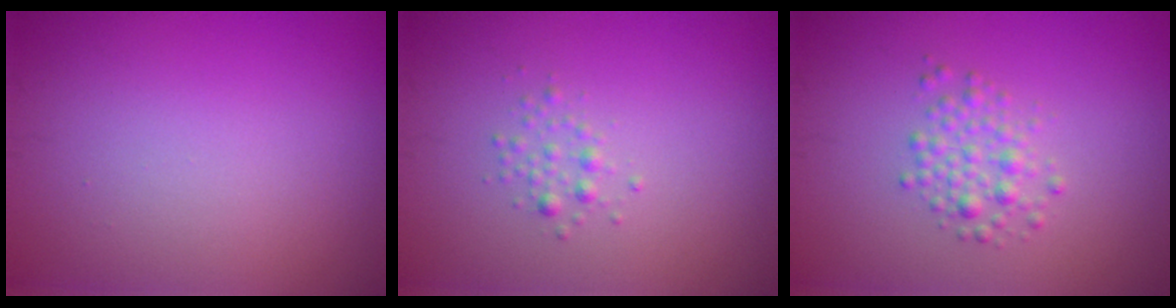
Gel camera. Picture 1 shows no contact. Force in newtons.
{"total": 1.1, "press": 1.1, "slide": 0.0}
{"total": 2.2, "press": 2.2, "slide": 0.1}